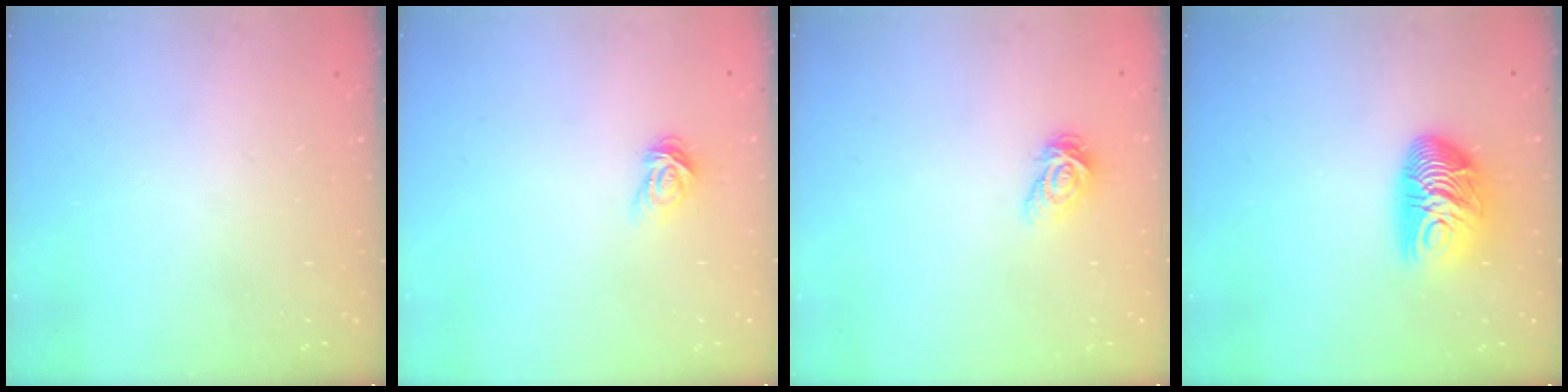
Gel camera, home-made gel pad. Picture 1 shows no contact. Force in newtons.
{"total": 4.5, "press": 4.4, "slide": 0.6}
{"total": 4.7, "press": 4.6, "slide": 0.5}
{"total": 12.4, "press": 12.4, "slide": 1.0}